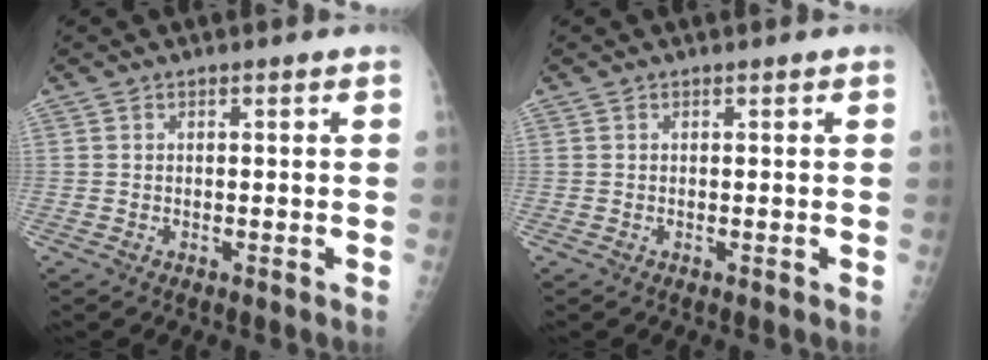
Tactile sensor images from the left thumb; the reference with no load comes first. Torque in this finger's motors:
{"motor_torque": [0.10, -0.09, 0.02, -0.02, 0.01]}